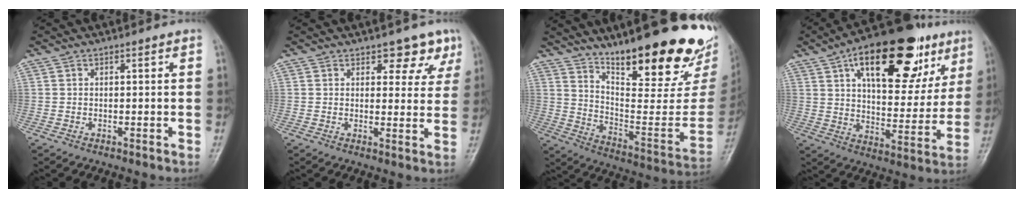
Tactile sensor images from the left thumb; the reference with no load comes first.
{"total": 5.5, "force": [3.9, 3.2, 2.1], "torque": [0.009, -0.025, 0.042]}
{"total": 28.7, "force": [19.5, 8.1, 19.4], "torque": [-0.253, -0.098, 0.292]}
{"total": 26.8, "force": [13.2, 12.6, 19.7], "torque": [-0.252, -0.009, 0.198]}